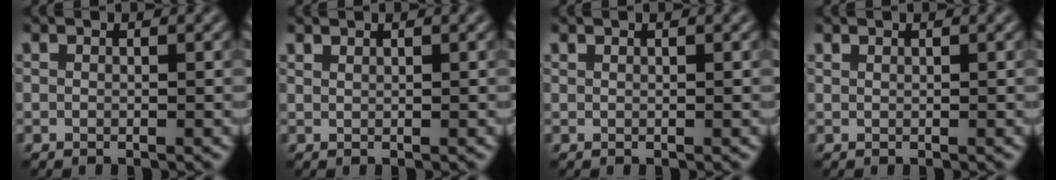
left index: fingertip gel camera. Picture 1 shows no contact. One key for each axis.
{"total": 0.5, "fx": 0.5, "fy": 0.0, "fz": 0.1, "tx": 0.000, "ty": -0.001, "tz": 0.009}
{"total": 0.0}
{"total": 0.0}